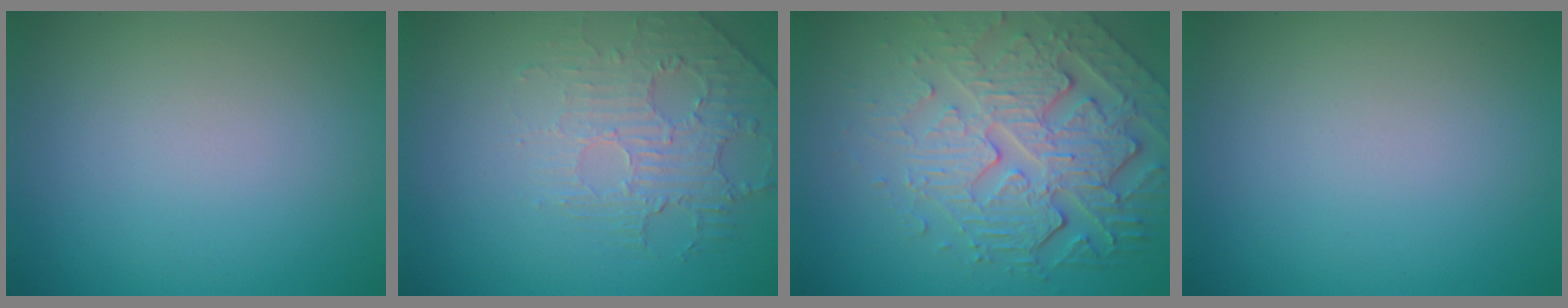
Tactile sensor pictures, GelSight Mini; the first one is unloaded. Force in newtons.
{"total": 2.3, "press": 1.5, "slide": 1.7}
{"total": 7.2, "press": 5.3, "slide": 4.9}
{"total": 0.0}